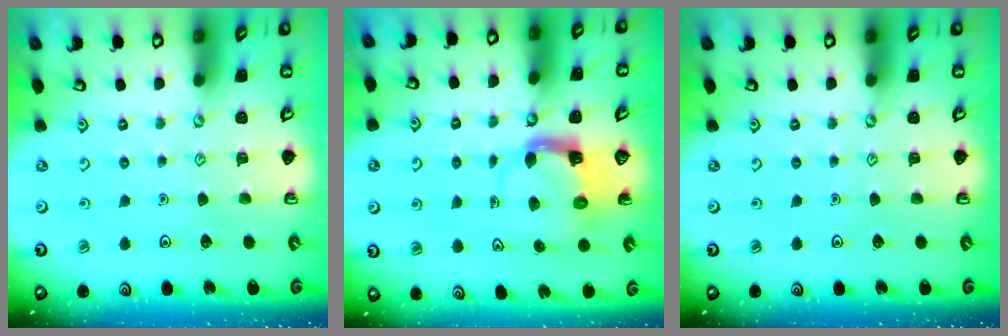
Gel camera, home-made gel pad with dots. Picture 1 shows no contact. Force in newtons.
{"total": 3.9, "press": 3.8, "slide": 0.6}
{"total": 0.0}